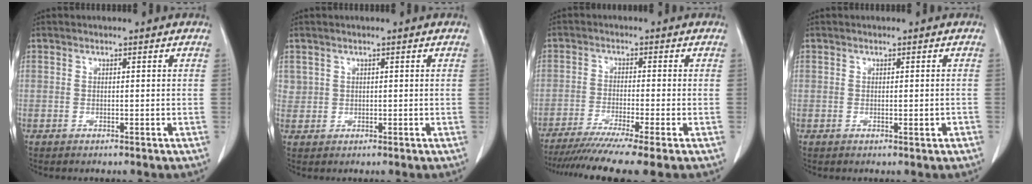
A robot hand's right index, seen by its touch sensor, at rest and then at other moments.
{"total": 1.4, "force": [0.7, 1.3, 0.0], "torque": [0.016, 0.003, 0.007]}
{"total": 11.2, "force": [-8.9, -1.3, 6.6], "torque": [-0.094, -0.032, -0.141]}
{"total": 1.1, "force": [-0.3, 0.3, 1.0], "torque": [-0.014, -0.001, -0.001]}